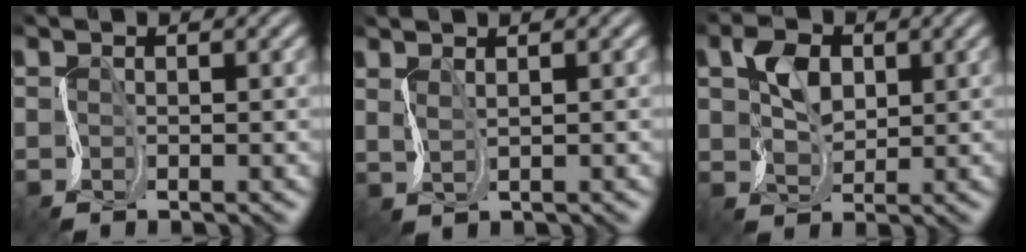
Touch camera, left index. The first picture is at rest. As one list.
[{"total": 1.8, "force": [1.2, 0.6, 1.3], "torque": [-0.021, 0.009, 0.012]}, {"total": 2.9, "force": [1.4, 1.8, 1.7], "torque": [-0.043, 0.010, 0.023]}]